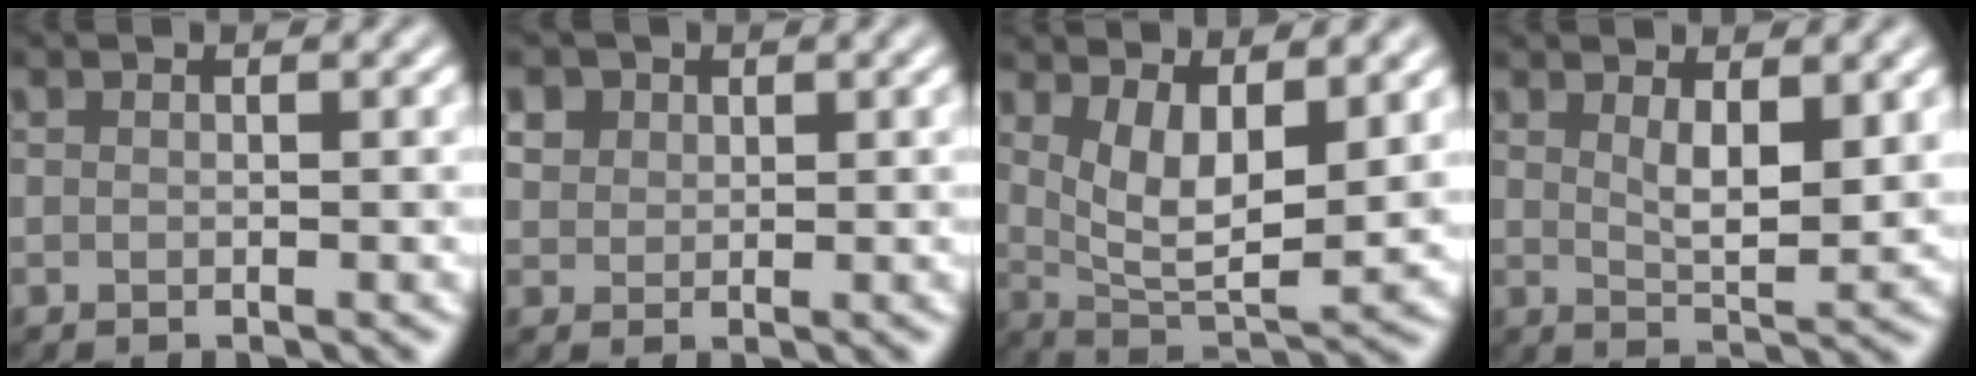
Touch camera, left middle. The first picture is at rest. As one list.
[{"total": 2.1, "force": [1.2, 1.6, 0.7], "torque": [-0.019, 0.000, 0.024]}, {"total": 6.4, "force": [2.6, 2.3, 5.4], "torque": [-0.102, -0.018, 0.053]}, {"total": 3.5, "force": [1.5, 1.0, 3.0], "torque": [-0.054, -0.009, 0.031]}]